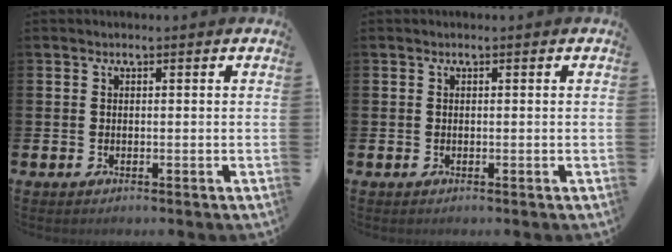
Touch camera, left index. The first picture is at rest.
{"total": 0.0}